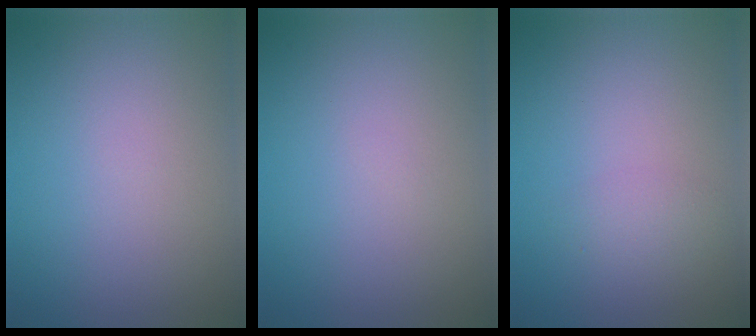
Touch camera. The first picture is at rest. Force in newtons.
{"total": 0.0}
{"total": 1.3, "press": 1.3, "slide": 0.0}